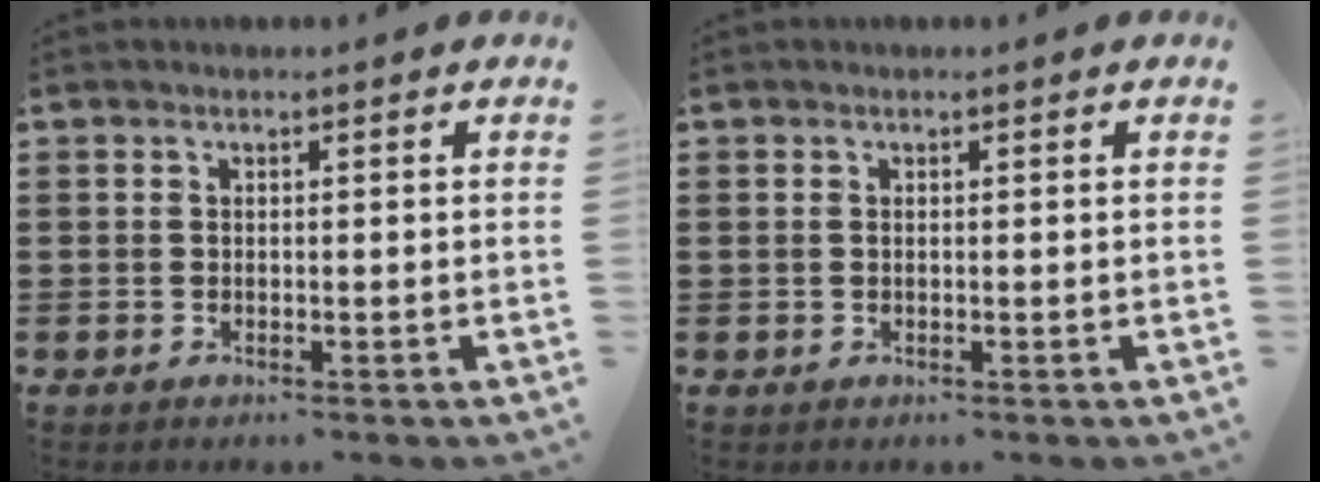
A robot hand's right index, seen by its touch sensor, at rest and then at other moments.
{"total": 0.0}